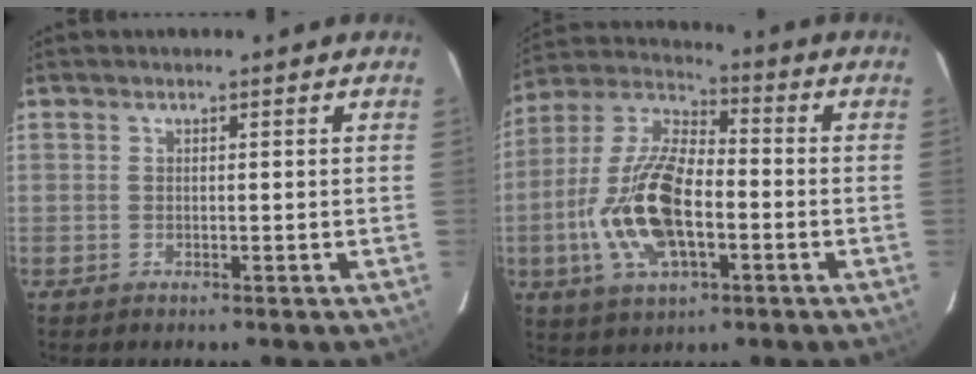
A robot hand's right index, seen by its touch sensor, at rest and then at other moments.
{"total": 15.9, "force": [-4.3, 7.2, 13.6], "torque": [-0.286, 0.002, -0.084]}